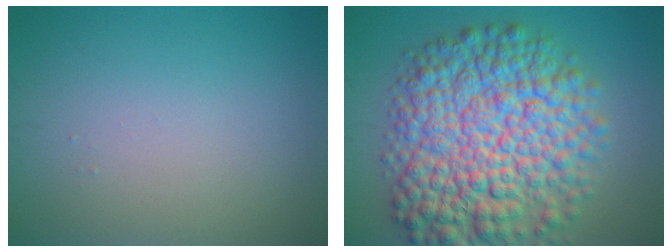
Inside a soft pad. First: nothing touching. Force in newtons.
{"total": 12.8, "press": 12.8, "slide": 0.3}